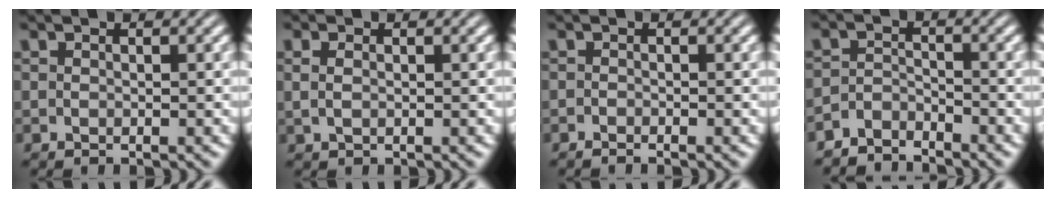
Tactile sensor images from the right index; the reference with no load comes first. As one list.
[{"total": 0.9, "force": [0.4, -0.6, 0.6], "torque": [-0.009, -0.001, 0.014]}, {"total": 1.3, "force": [-1.0, -0.8, -0.1], "torque": [0.009, -0.004, -0.015]}, {"total": 3.2, "force": [-3.1, 0.4, 0.2], "torque": [0.011, -0.011, -0.054]}]